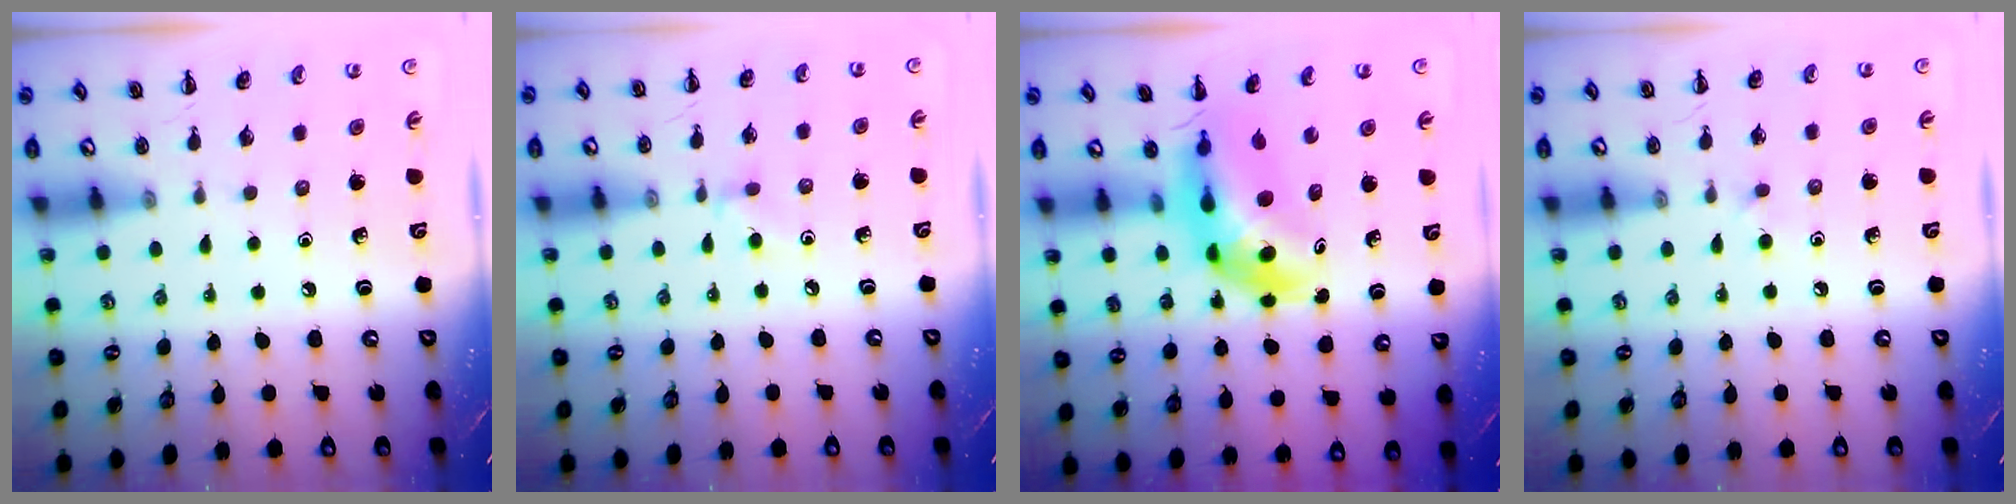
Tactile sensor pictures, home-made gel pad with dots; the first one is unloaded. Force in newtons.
{"total": 3.9, "press": 3.7, "slide": 1.2}
{"total": 6.4, "press": 6.2, "slide": 1.7}
{"total": 2.2, "press": 2.0, "slide": 1.0}